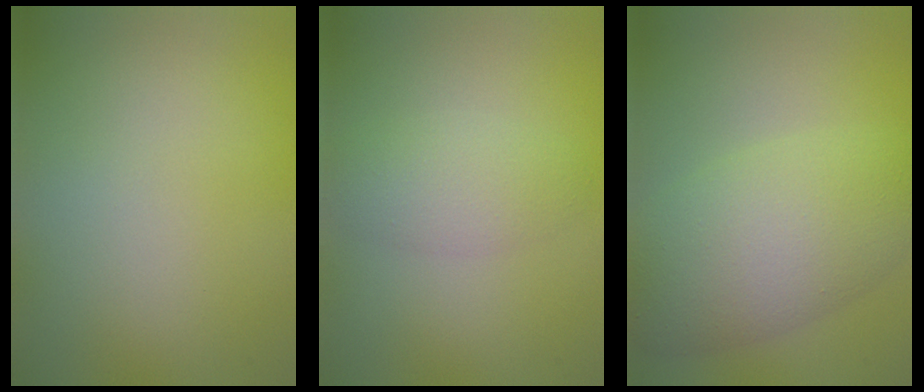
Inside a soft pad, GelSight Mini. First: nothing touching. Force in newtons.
{"total": 2.8, "press": 2.8, "slide": 0.1}
{"total": 7.7, "press": 7.7, "slide": 0.3}